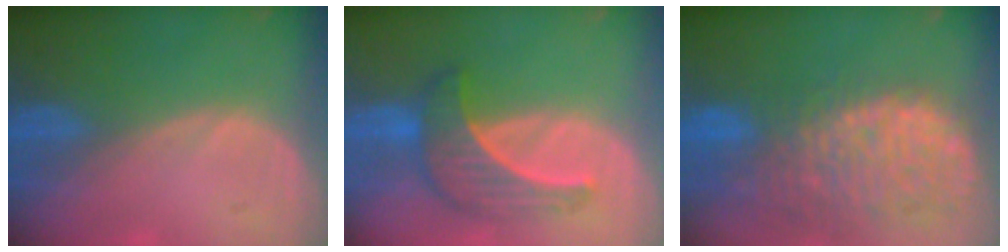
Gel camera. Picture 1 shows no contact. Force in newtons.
{"total": 6.9, "press": 6.8, "slide": 1.0}
{"total": 14.4, "press": 11.8, "slide": 8.2}